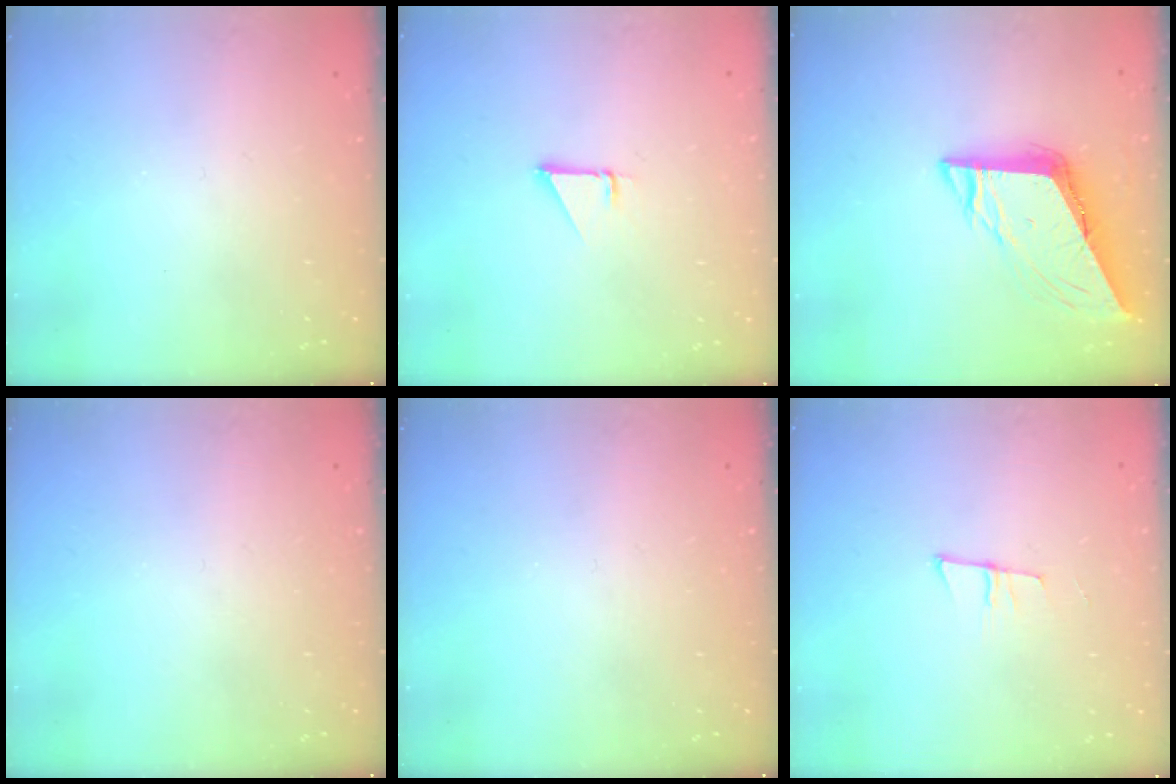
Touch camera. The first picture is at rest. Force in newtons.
{"total": 1.0, "press": 1.0, "slide": 0.1}
{"total": 9.3, "press": 9.3, "slide": 1.0}
{"total": 0.0}
{"total": 0.0}
{"total": 6.7, "press": 5.9, "slide": 3.0}